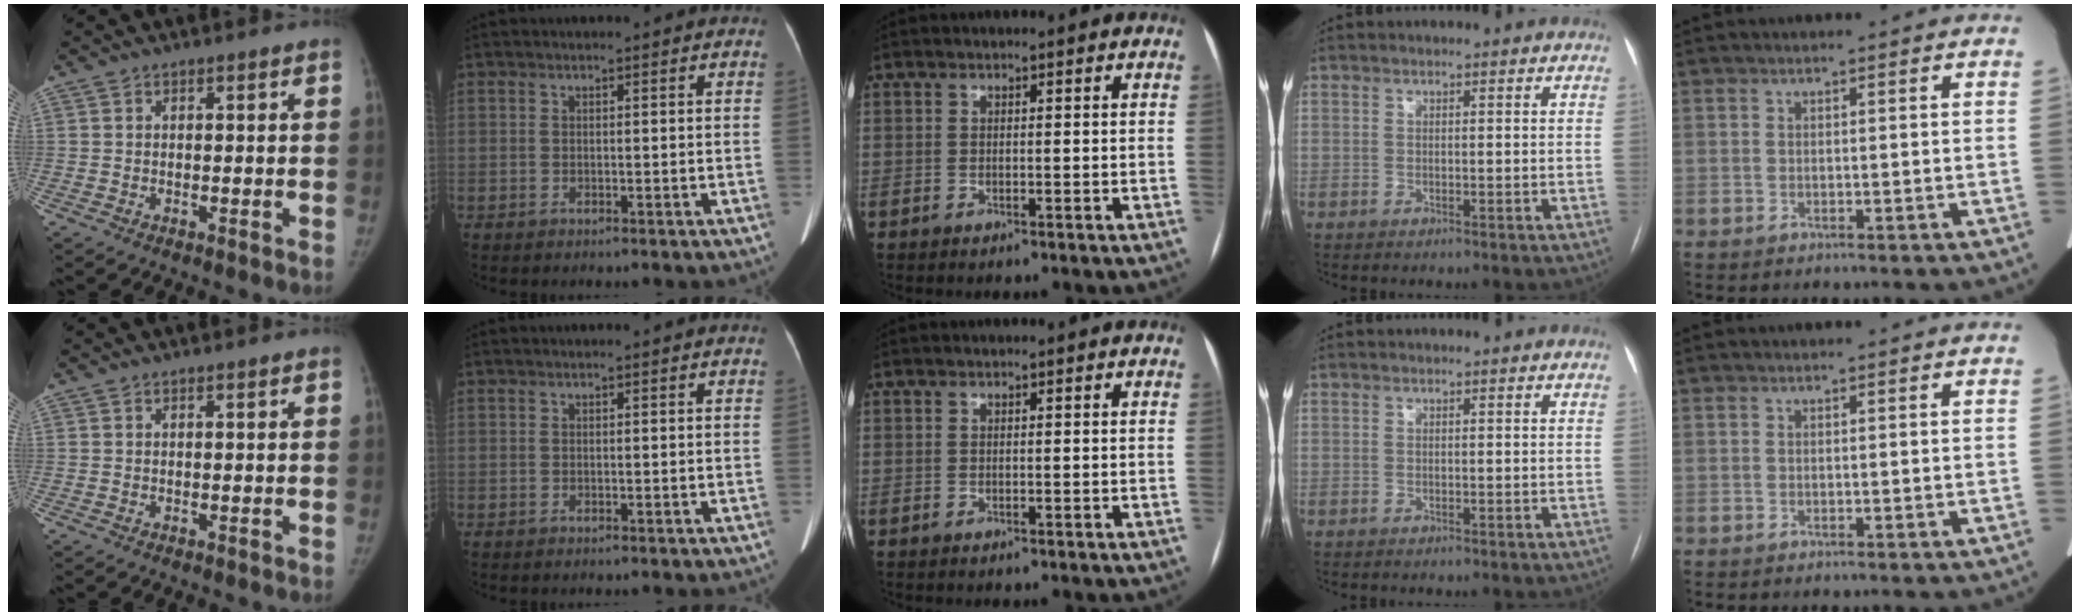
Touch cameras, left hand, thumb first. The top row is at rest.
{}